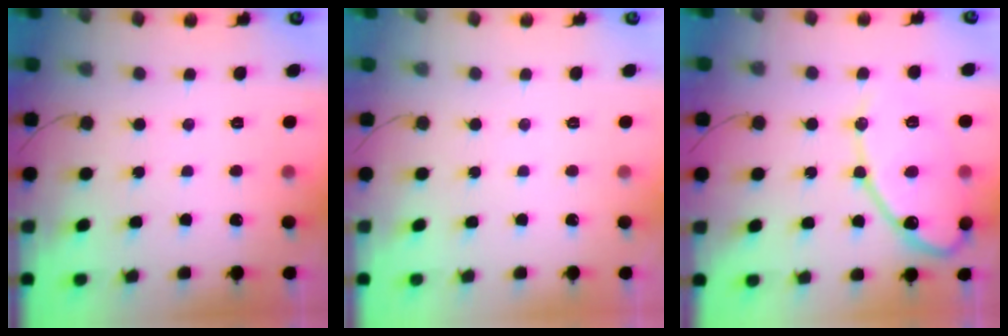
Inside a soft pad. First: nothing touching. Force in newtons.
{"total": 0.0}
{"total": 13.9, "press": 13.9, "slide": 1.2}